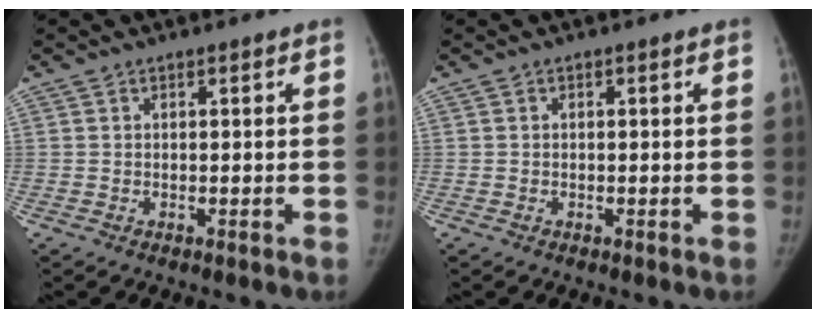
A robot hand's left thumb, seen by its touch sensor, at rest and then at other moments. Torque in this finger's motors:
{"motor_torque": [0.09, -0.02, 0.14, -0.16, 0.03]}